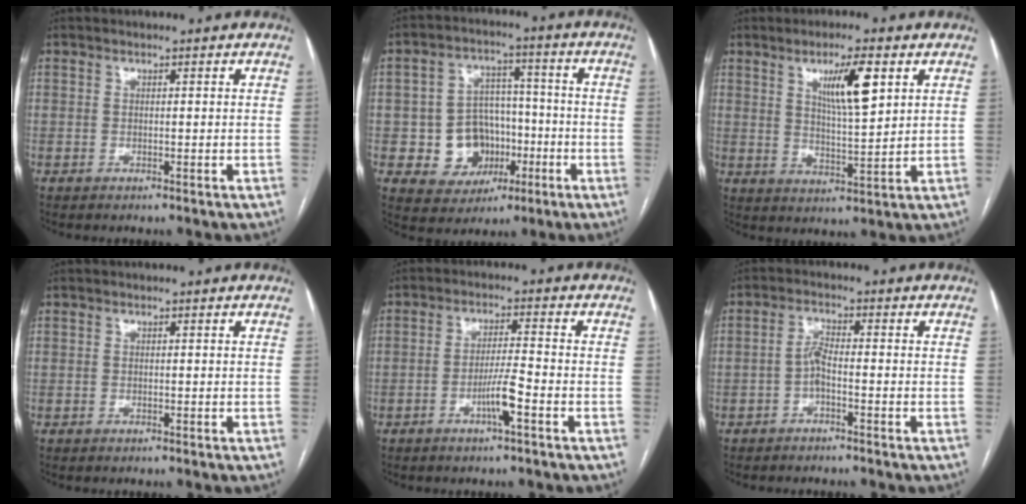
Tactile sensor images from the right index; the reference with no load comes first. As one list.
[{"total": 9.5, "force": [-2.3, 8.4, 4.0], "torque": [-0.065, 0.026, -0.023]}, {"total": 8.2, "force": [3.6, 1.1, 7.3], "torque": [-0.128, -0.004, 0.064]}, {"total": 0.0}, {"total": 4.6, "force": [-2.2, -0.3, 4.0], "torque": [-0.077, -0.002, -0.040]}, {"total": 2.6, "force": [-1.1, 0.4, 2.3], "torque": [-0.045, 0.008, -0.023]}]